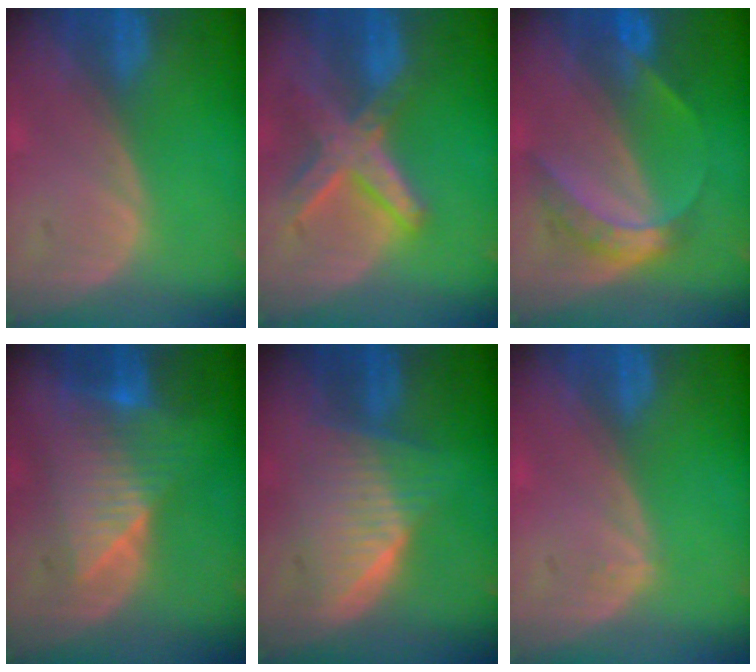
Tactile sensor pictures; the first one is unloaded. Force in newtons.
{"total": 8.3, "press": 7.1, "slide": 4.3}
{"total": 6.1, "press": 5.2, "slide": 3.1}
{"total": 7.8, "press": 7.1, "slide": 3.0}
{"total": 6.1, "press": 6.0, "slide": 1.0}
{"total": 0.6, "press": 0.4, "slide": 0.5}